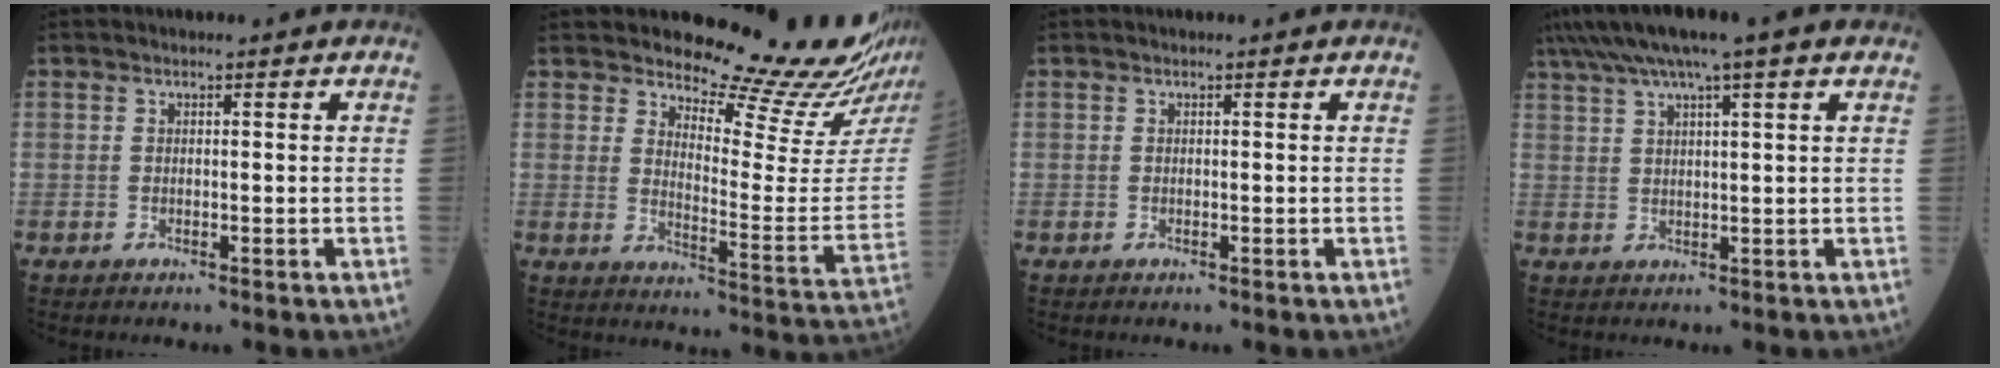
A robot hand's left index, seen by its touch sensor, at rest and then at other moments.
{"total": 16.4, "force": [15.4, 0.0, 5.4], "torque": [-0.082, -0.105, 0.187]}
{"total": 0.0}
{"total": 11.2, "force": [7.9, 0.7, 8.0], "torque": [-0.141, 0.048, 0.122]}